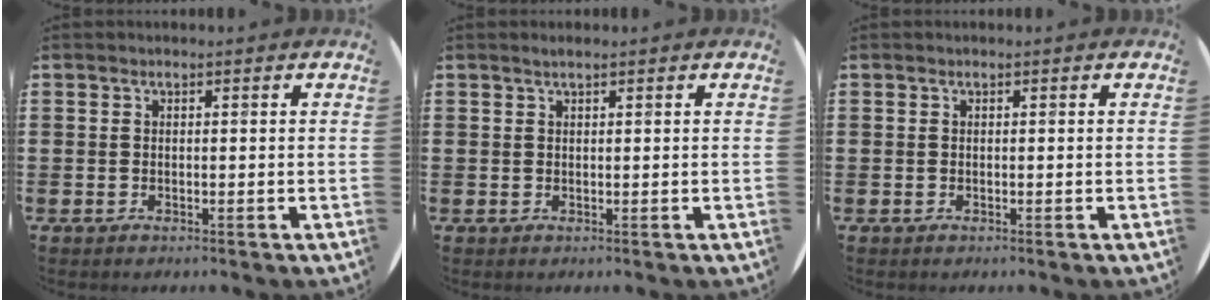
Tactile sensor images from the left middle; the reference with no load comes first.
{"total": 0.8, "force": [0.6, 0.0, 0.5], "torque": [-0.010, 0.001, 0.011]}
{"total": 0.0}